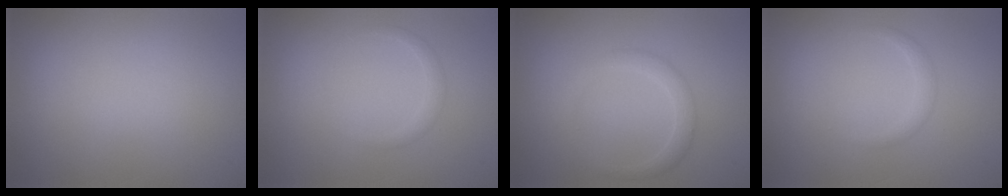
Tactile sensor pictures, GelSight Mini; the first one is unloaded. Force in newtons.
{"total": 1.0, "press": 1.0, "slide": 0.1}
{"total": 1.8, "press": 1.8, "slide": 0.2}
{"total": 0.5, "press": 0.5, "slide": 0.1}